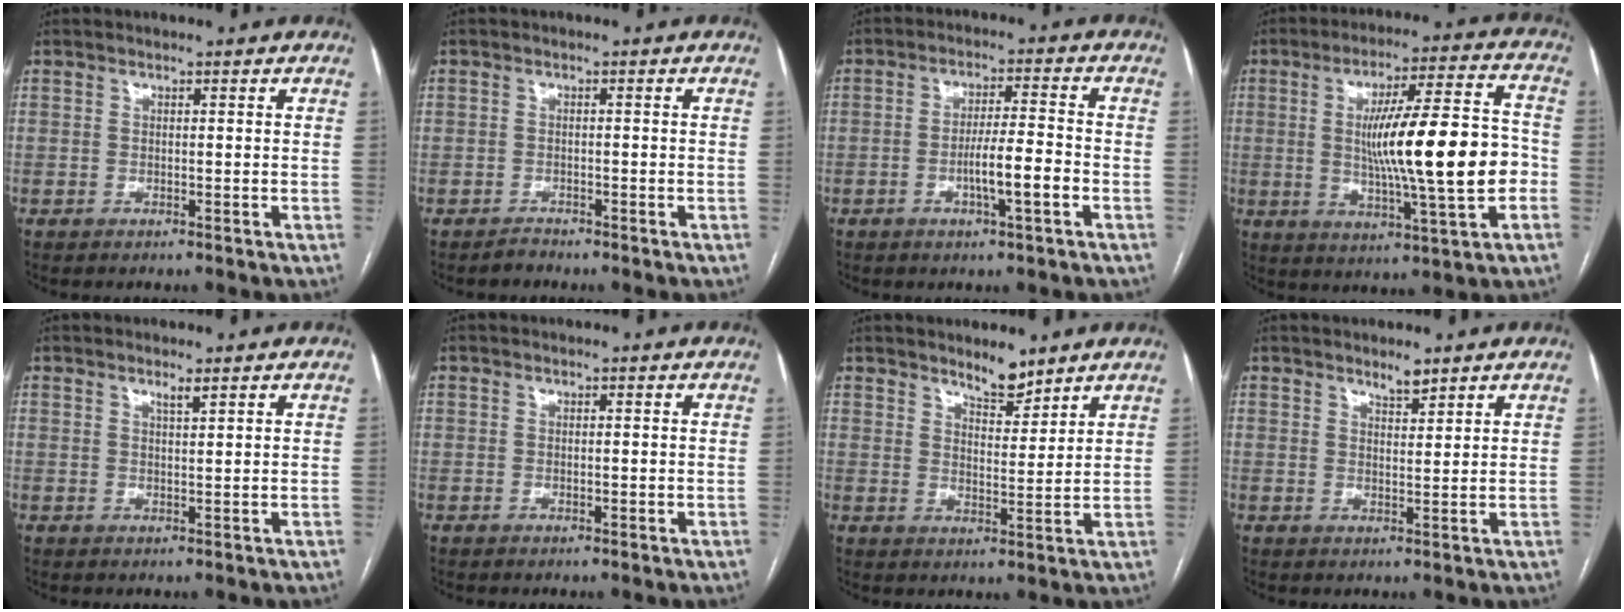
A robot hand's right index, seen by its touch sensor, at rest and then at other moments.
{"total": 1.2, "force": [-1.1, 0.4, -0.2], "torque": [0.004, -0.002, -0.021]}
{"total": 6.7, "force": [-2.4, 0.4, 6.2], "torque": [-0.109, 0.002, -0.040]}
{"total": 17.1, "force": [-1.3, 1.6, 17.0], "torque": [-0.273, 0.010, -0.017]}
{"total": 1.3, "force": [1.0, -0.1, 0.8], "torque": [-0.016, -0.003, 0.018]}
{"total": 0.8, "force": [-0.1, 0.3, 0.7], "torque": [-0.011, -0.001, -0.001]}
{"total": 4.6, "force": [4.1, 1.2, 1.9], "torque": [-0.032, -0.010, 0.068]}
{"total": 2.4, "force": [2.1, 0.5, 1.1], "torque": [-0.022, -0.004, 0.037]}